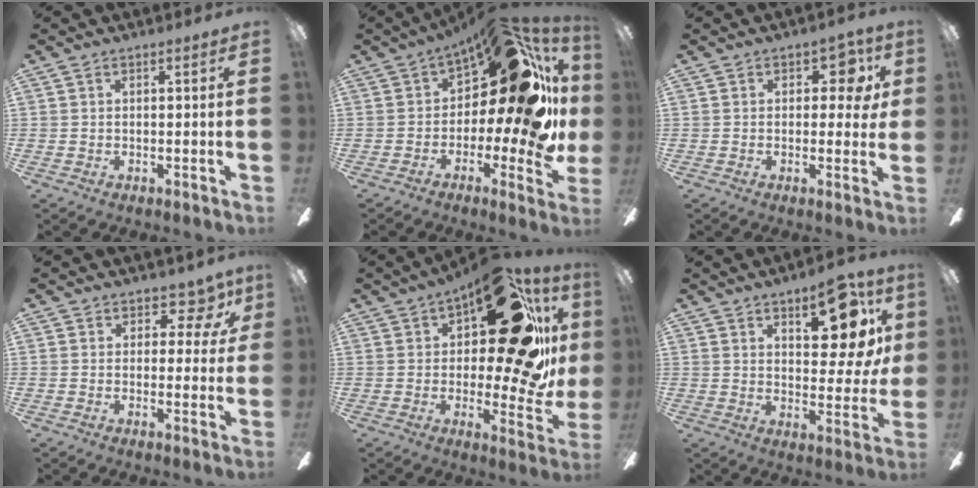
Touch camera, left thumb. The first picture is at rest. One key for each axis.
{"total": 21.1, "fx": 5.4, "fy": 9.0, "fz": 18.3, "tx": -0.250, "ty": -0.033, "tz": 0.085}
{"total": 6.8, "fx": 2.2, "fy": 4.1, "fz": 5.0, "tx": -0.053, "ty": 0.000, "tz": 0.032}
{"total": 7.4, "fx": 4.1, "fy": 4.4, "fz": 4.3, "tx": -0.040, "ty": -0.022, "tz": 0.068}
{"total": 24.3, "fx": 9.9, "fy": 9.0, "fz": 20.3, "tx": -0.269, "ty": -0.070, "tz": 0.161}
{"total": 14.1, "fx": 7.7, "fy": 5.8, "fz": 10.3, "tx": -0.123, "ty": -0.038, "tz": 0.125}